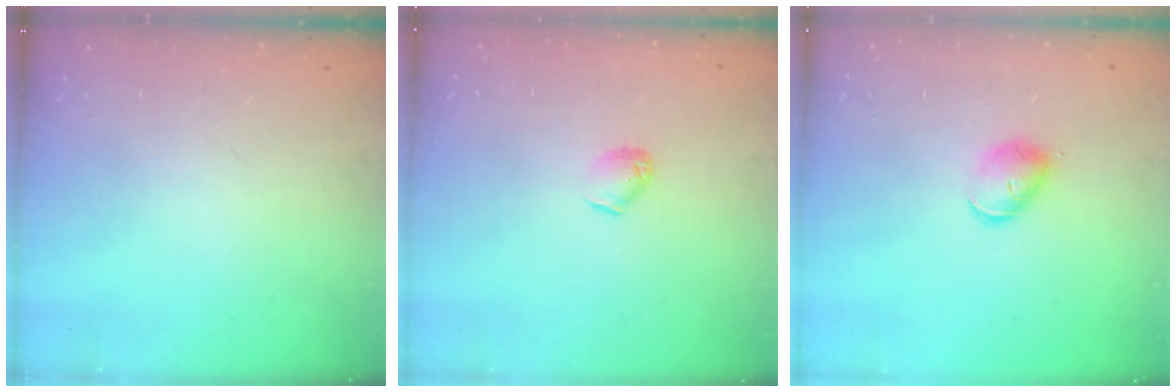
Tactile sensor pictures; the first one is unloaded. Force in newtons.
{"total": 3.8, "press": 3.7, "slide": 0.7}
{"total": 4.6, "press": 4.5, "slide": 0.8}